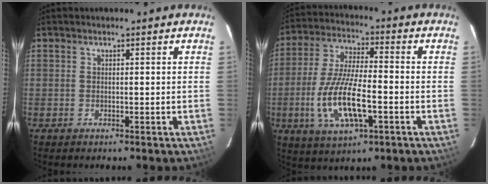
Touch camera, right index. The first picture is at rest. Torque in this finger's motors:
{"motor_torque": [1.03, -1.01, 0.77, 0.21]}